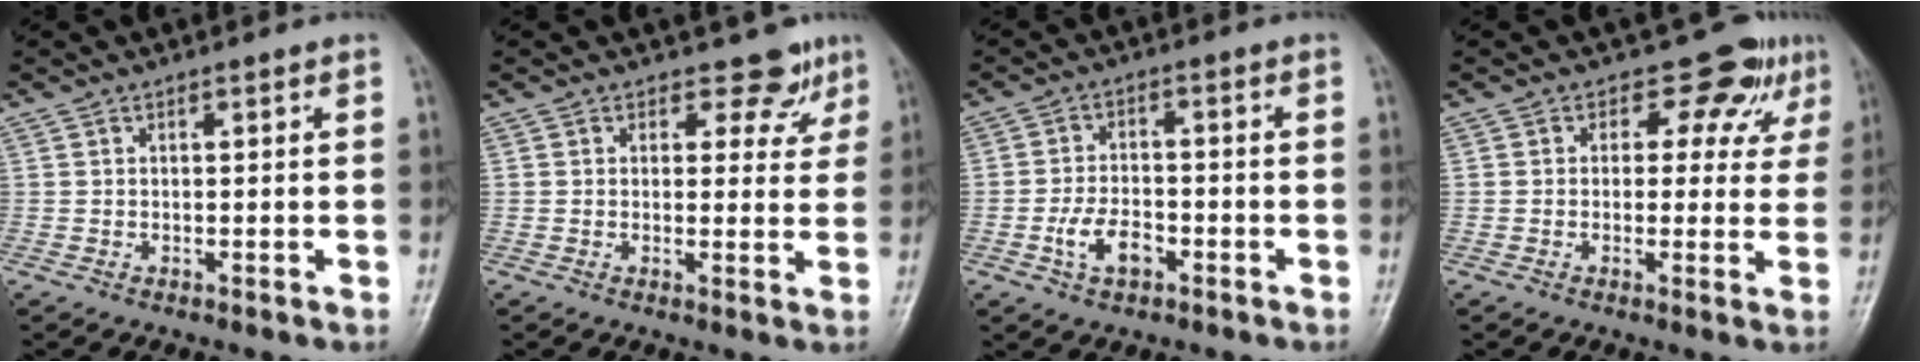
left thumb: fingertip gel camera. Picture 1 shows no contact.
{"total": 4.8, "force": [3.5, 3.1, 1.0], "torque": [0.016, -0.024, 0.037]}
{"total": 6.3, "force": [-2.5, 3.7, 4.3], "torque": [-0.076, 0.016, -0.048]}
{"total": 7.5, "force": [4.1, 5.1, 3.8], "torque": [-0.004, -0.013, 0.040]}